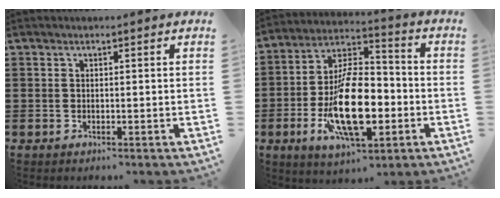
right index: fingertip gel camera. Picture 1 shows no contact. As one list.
[{"total": 15.8, "force": [-4.2, 7.4, 13.3], "torque": [-0.254, -0.005, -0.076]}]